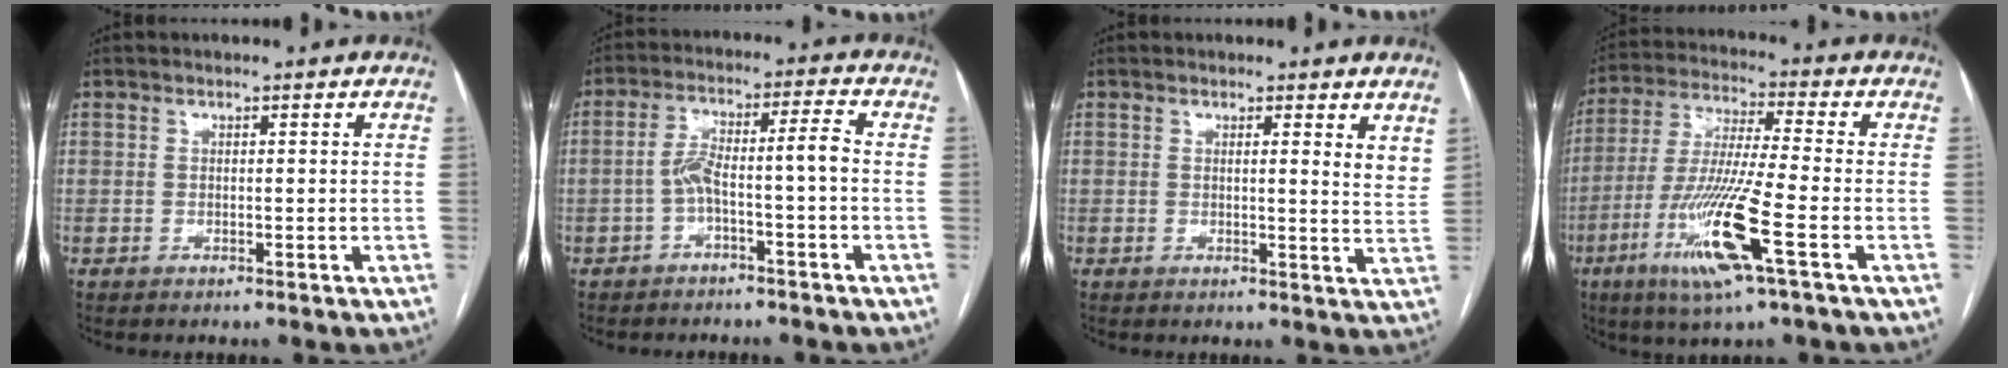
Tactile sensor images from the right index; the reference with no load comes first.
{"total": 6.2, "force": [-1.9, 0.2, 5.9], "torque": [-0.113, 0.035, -0.031]}
{"total": 3.6, "force": [2.7, 0.4, 2.4], "torque": [-0.033, -0.018, 0.019]}
{"total": 14.2, "force": [-5.7, 0.0, 13.1], "torque": [-0.271, -0.022, -0.109]}